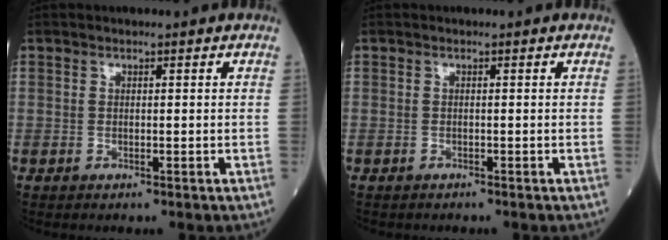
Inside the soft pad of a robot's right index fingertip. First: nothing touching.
{"total": 0.7, "force": [-0.6, 0.3, 0.1], "torque": [-0.008, 0.001, -0.009]}